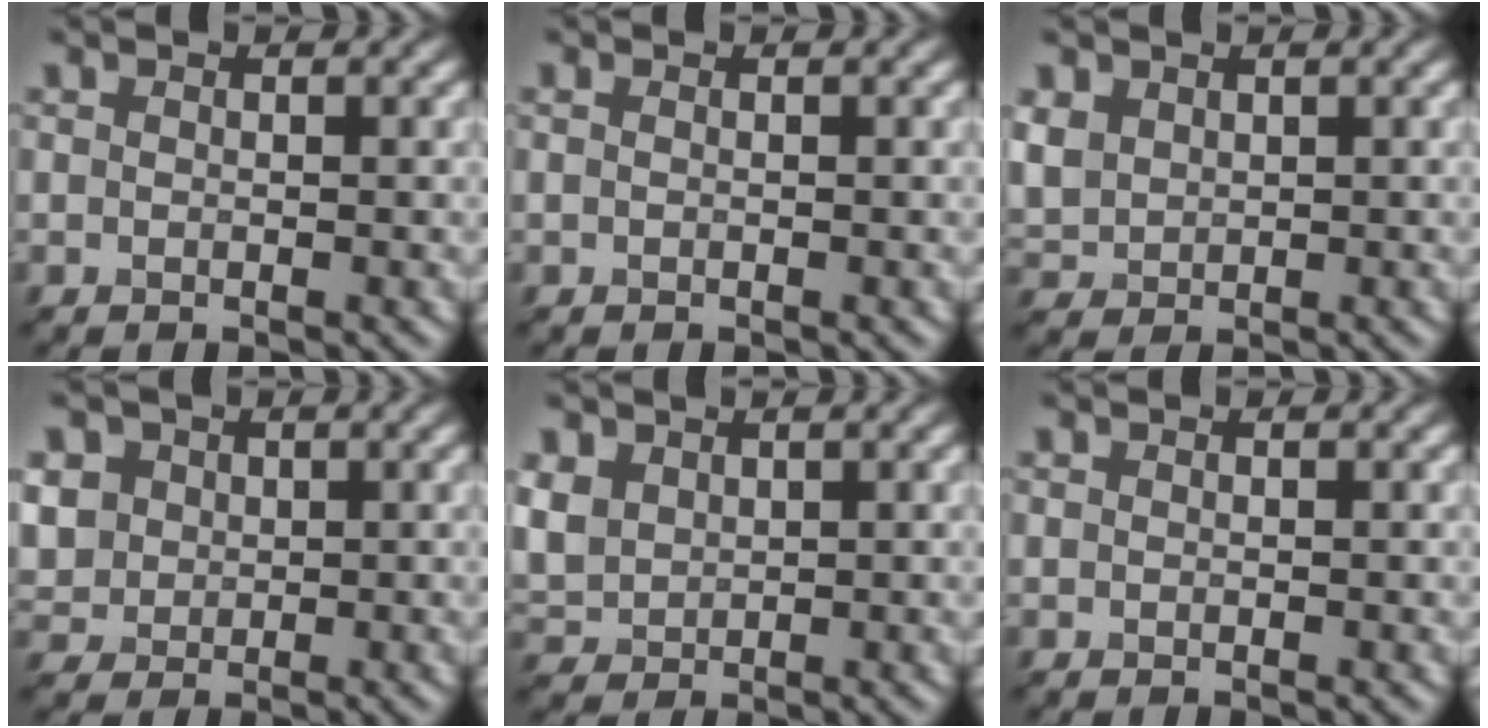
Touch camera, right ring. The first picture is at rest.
{"total": 0.9, "force": [0.2, 0.6, 0.7], "torque": [0.000, 0.006, -0.004]}
{"total": 1.6, "force": [0.9, 1.3, 0.1], "torque": [-0.026, 0.013, 0.041]}
{"total": 3.3, "force": [1.1, 3.0, 0.7], "torque": [-0.053, 0.024, 0.044]}
{"total": 2.1, "force": [1.1, 1.7, 0.6], "torque": [-0.040, 0.013, 0.045]}
{"total": 0.0}